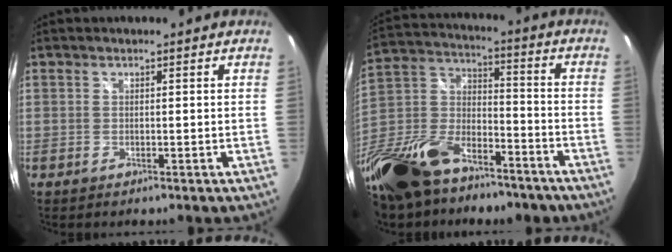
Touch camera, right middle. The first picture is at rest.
{"total": 27.6, "force": [-17.3, 14.9, 15.5], "torque": [-0.368, -0.010, -0.288]}